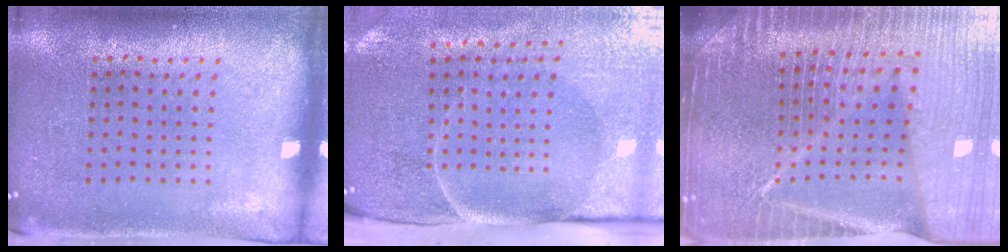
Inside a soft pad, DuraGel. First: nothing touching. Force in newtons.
{"total": 4.9, "press": 3.9, "slide": 3.0}
{"total": 7.0, "press": 6.0, "slide": 3.6}